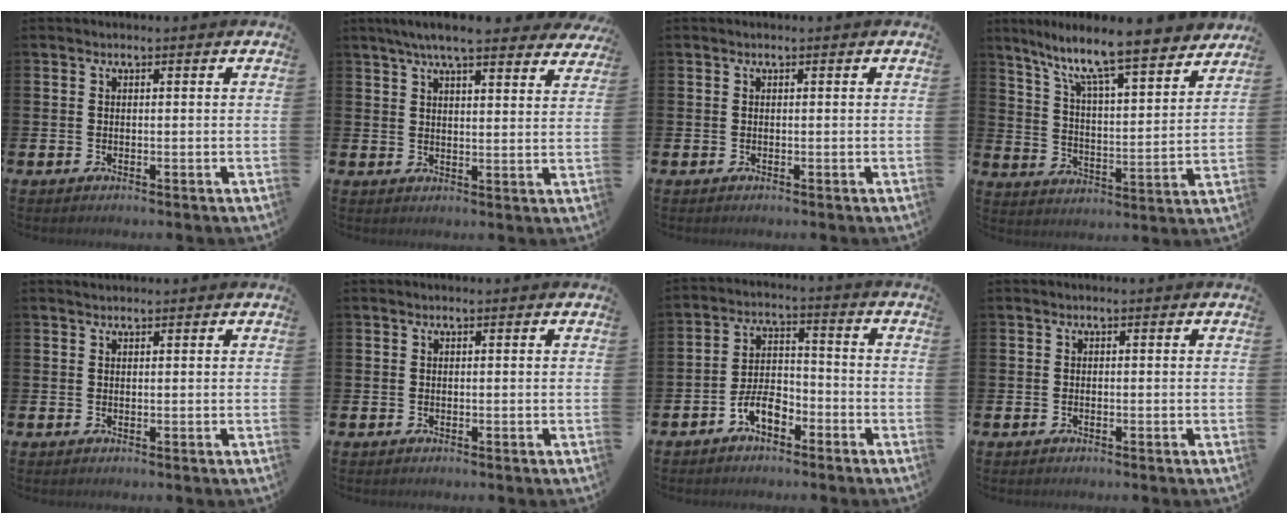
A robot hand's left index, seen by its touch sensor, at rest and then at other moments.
{"total": 6.5, "force": [5.9, 0.8, 2.7], "torque": [-0.058, -0.021, 0.103]}
{"total": 0.0}
{"total": 9.7, "force": [8.8, 0.6, 4.2], "torque": [-0.102, -0.072, 0.143]}
{"total": 1.1, "force": [1.1, 0.2, 0.4], "torque": [-0.004, 0.001, 0.018]}
{"total": 0.0}
{"total": 5.3, "force": [-3.3, 2.7, 3.2], "torque": [-0.059, 0.014, -0.064]}
{"total": 0.0}